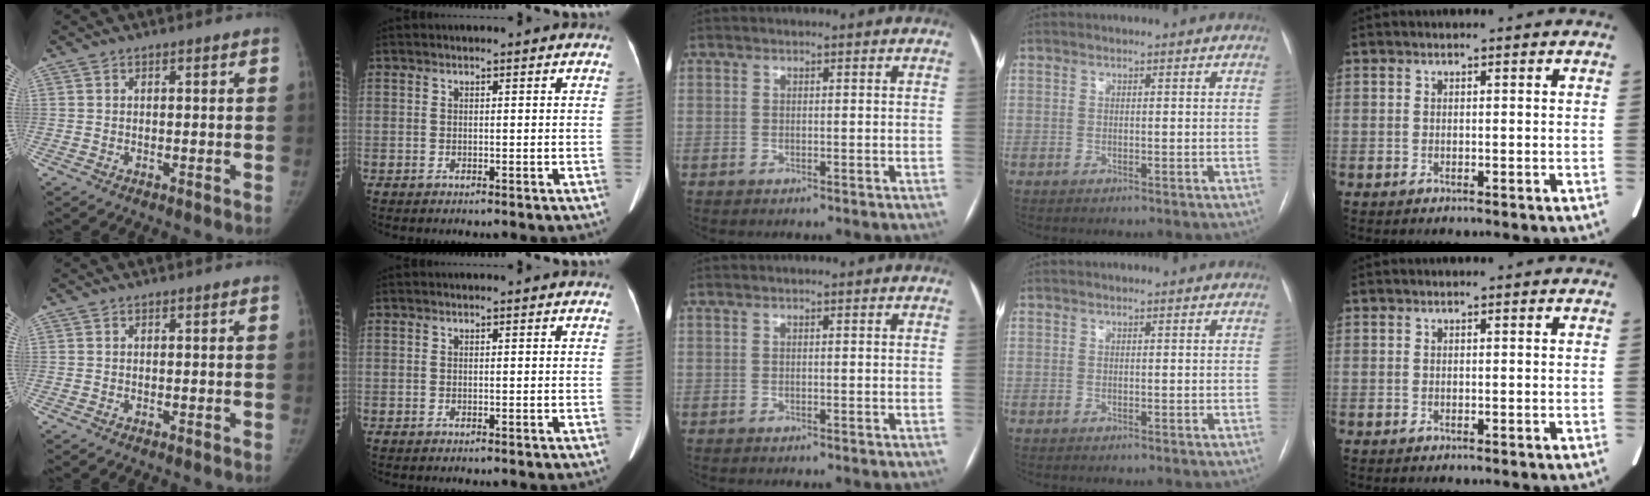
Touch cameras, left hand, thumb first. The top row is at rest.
{}